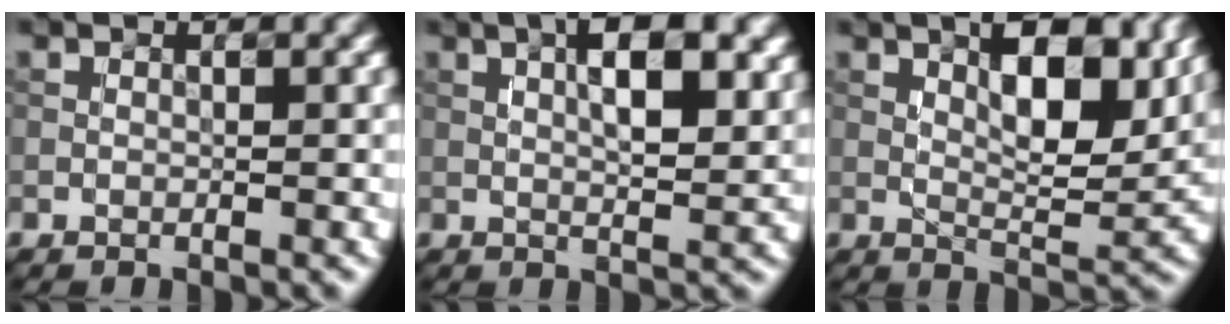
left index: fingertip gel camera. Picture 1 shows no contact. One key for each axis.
{"total": 6.7, "fx": 2.0, "fy": 2.4, "fz": 5.9, "tx": -0.080, "ty": 0.014, "tz": 0.027}
{"total": 7.2, "fx": 2.9, "fy": 2.6, "fz": 6.0, "tx": -0.085, "ty": -0.001, "tz": 0.050}